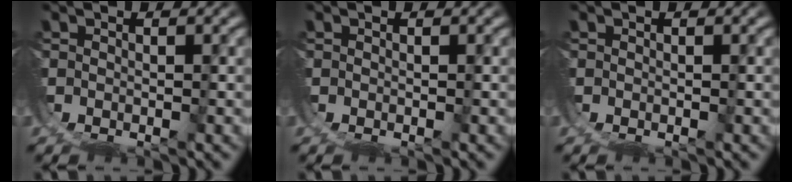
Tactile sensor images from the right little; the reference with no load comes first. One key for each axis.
{"total": 0.0}
{"total": 0.0}